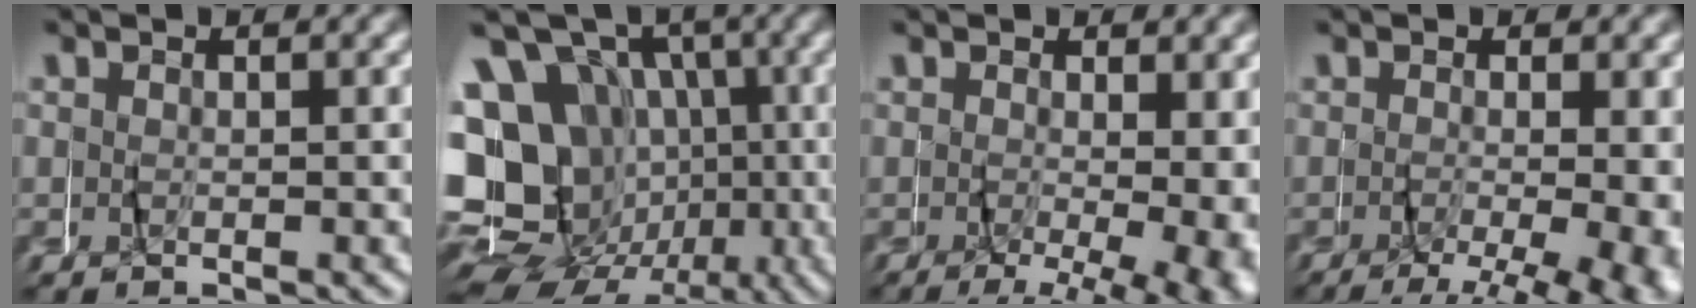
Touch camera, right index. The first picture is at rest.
{"total": 14.5, "force": [-2.5, 12.1, 7.5], "torque": [-0.163, -0.049, -0.047]}
{"total": 7.5, "force": [-2.0, 2.7, 6.7], "torque": [-0.088, -0.021, -0.019]}
{"total": 7.5, "force": [-2.8, 2.5, 6.6], "torque": [-0.092, -0.026, -0.030]}